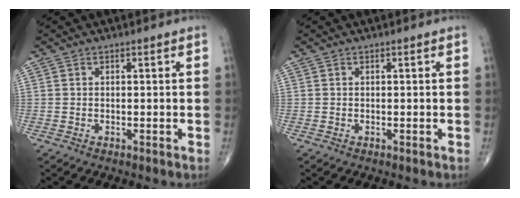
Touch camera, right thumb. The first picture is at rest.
{"total": 0.0}